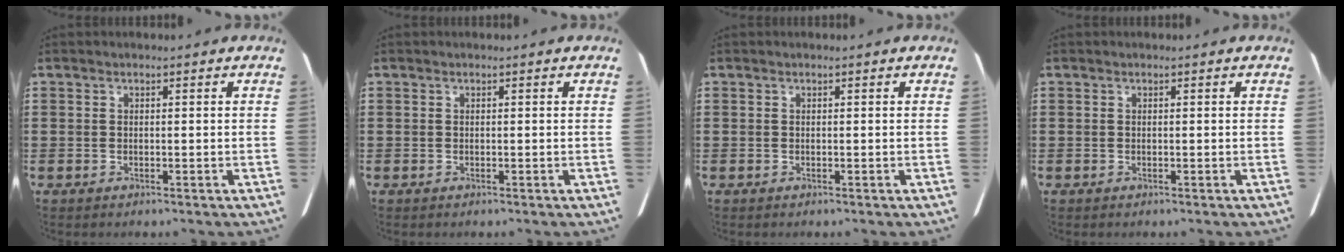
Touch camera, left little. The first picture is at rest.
{"total": 0.0}
{"total": 0.0}
{"total": 0.0}